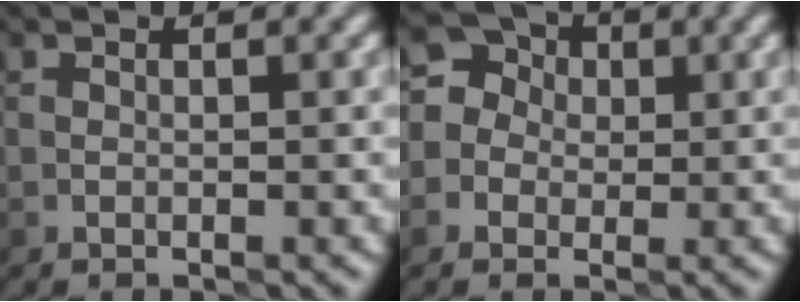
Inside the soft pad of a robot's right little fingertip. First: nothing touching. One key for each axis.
{"total": 5.0, "fx": 0.9, "fy": 4.6, "fz": 1.6, "tx": -0.007, "ty": 0.037, "tz": -0.017}